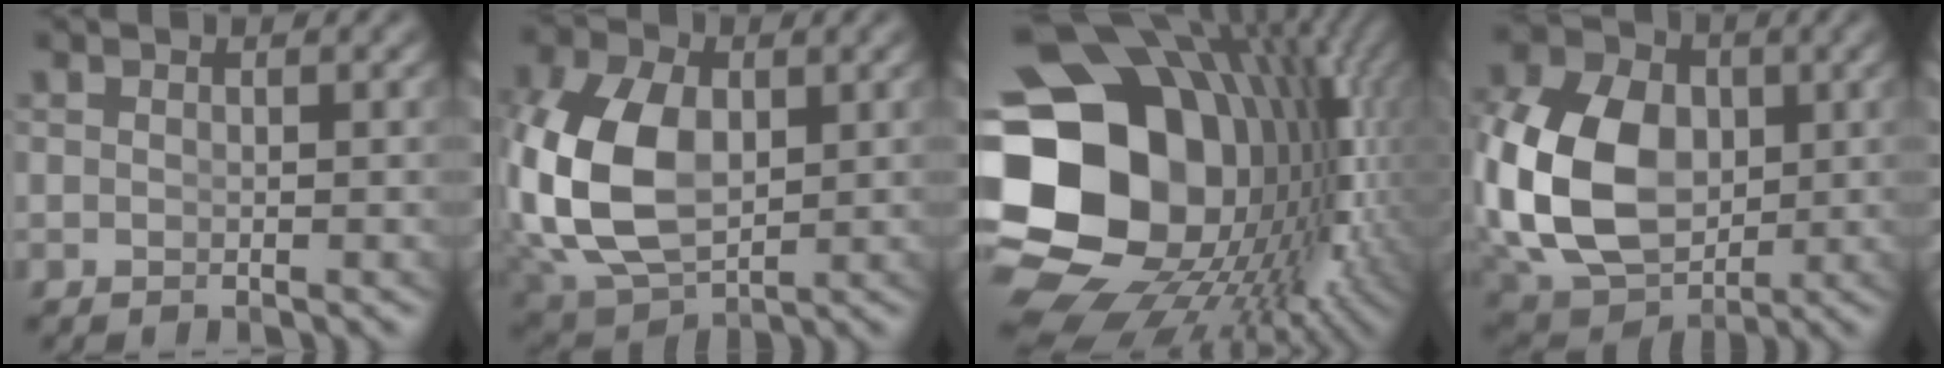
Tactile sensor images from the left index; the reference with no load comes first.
{"total": 10.9, "force": [0.2, 8.2, 7.1], "torque": [-0.186, -0.036, 0.026]}
{"total": 31.6, "force": [-1.2, 21.5, 23.1], "torque": [-0.377, -0.064, 0.000]}
{"total": 11.9, "force": [0.3, 9.3, 7.5], "torque": [-0.168, -0.028, 0.018]}